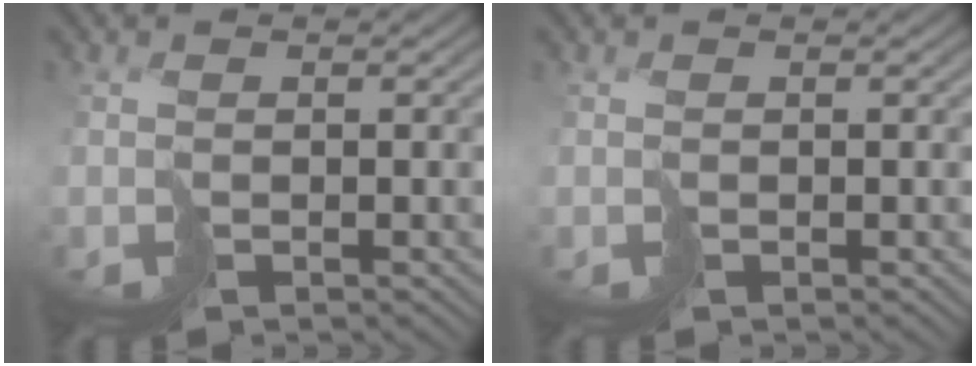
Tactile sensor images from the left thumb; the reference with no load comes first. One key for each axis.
{"total": 0.0}